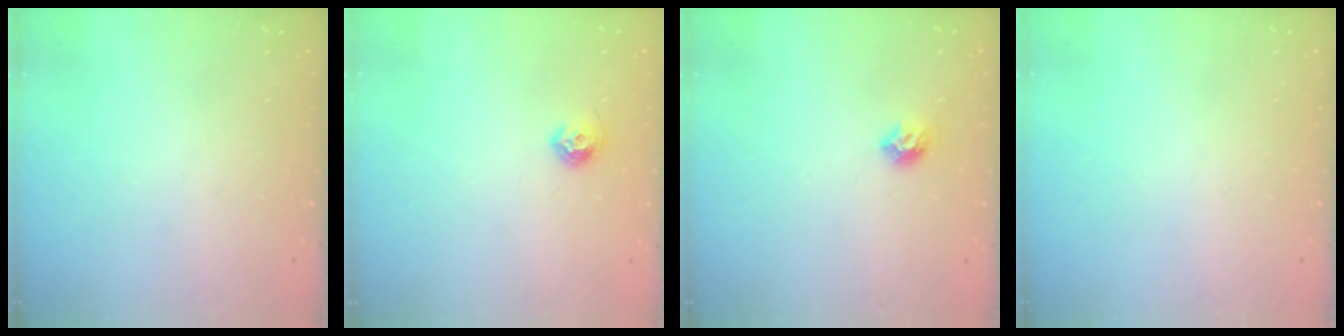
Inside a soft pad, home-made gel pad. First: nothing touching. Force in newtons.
{"total": 6.9, "press": 6.8, "slide": 1.0}
{"total": 6.6, "press": 6.6, "slide": 0.9}
{"total": 0.0}